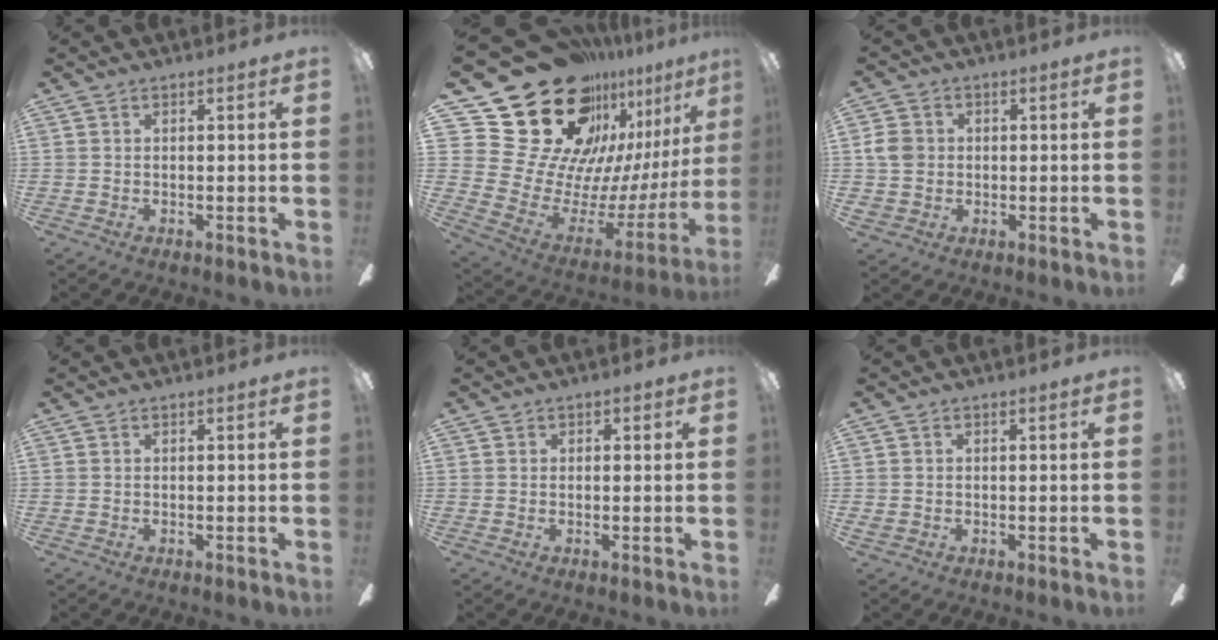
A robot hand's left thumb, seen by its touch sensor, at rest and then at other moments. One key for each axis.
{"total": 34.0, "fx": 21.6, "fy": 19.6, "fz": 17.5, "tx": -0.282, "ty": -0.192, "tz": 0.450}
{"total": 5.3, "fx": 0.3, "fy": 4.8, "fz": 2.3, "tx": -0.047, "ty": 0.011, "tz": 0.006}
{"total": 0.0}
{"total": 0.8, "fx": 0.1, "fy": 0.7, "fz": 0.2, "tx": 0.005, "ty": 0.001, "tz": -0.002}
{"total": 0.8, "fx": -0.2, "fy": 0.7, "fz": 0.3, "tx": -0.006, "ty": 0.004, "tz": -0.004}